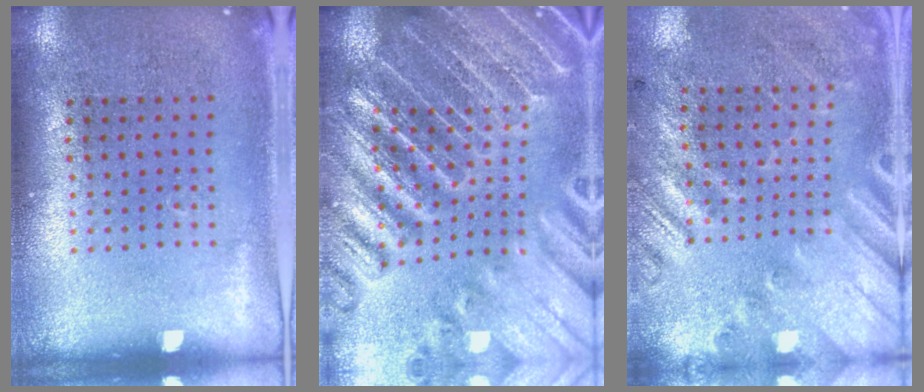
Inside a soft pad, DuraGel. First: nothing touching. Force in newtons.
{"total": 4.4, "press": 4.0, "slide": 1.7}
{"total": 2.5, "press": 1.8, "slide": 1.8}